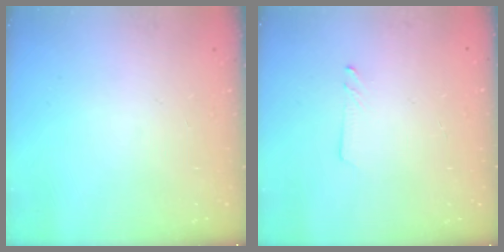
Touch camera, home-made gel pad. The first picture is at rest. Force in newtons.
{"total": 1.6, "press": 1.6, "slide": 0.1}